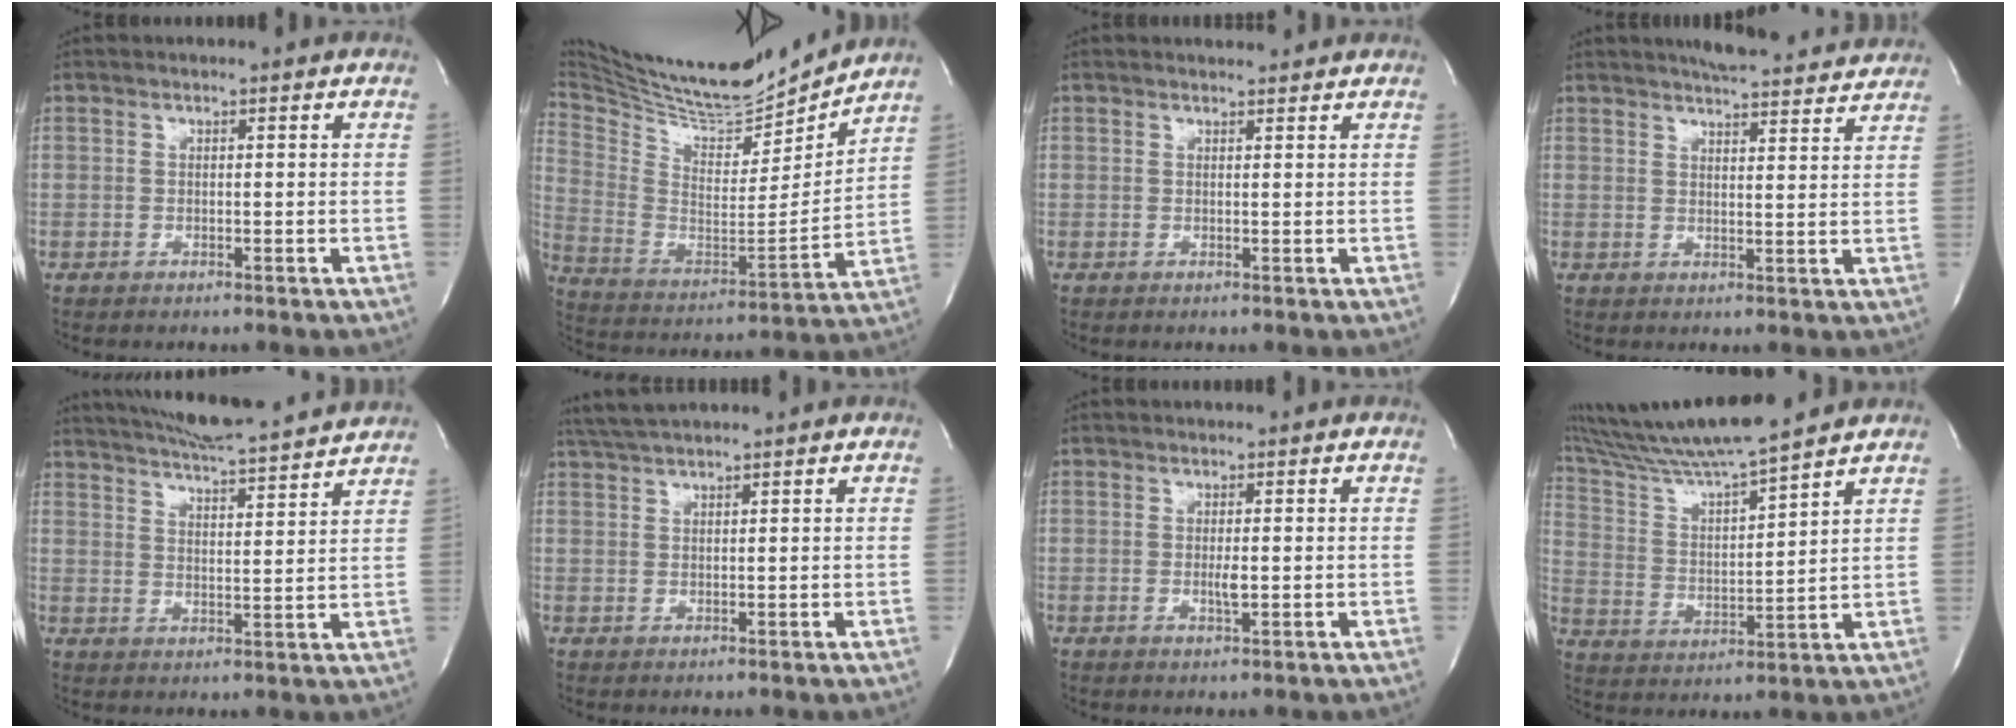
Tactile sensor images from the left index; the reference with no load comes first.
{"total": 22.8, "force": [21.0, 3.3, 8.3], "torque": [-0.159, -0.037, 0.334]}
{"total": 1.5, "force": [1.5, 0.3, 0.1], "torque": [-0.012, 0.002, 0.020]}
{"total": 11.6, "force": [10.8, 1.6, 3.9], "torque": [-0.052, -0.001, 0.128]}
{"total": 15.8, "force": [14.5, 0.9, 6.3], "torque": [-0.110, 0.010, 0.206]}
{"total": 4.3, "force": [3.9, -0.3, 1.8], "torque": [-0.037, 0.024, 0.078]}
{"total": 1.4, "force": [0.1, 0.2, 1.3], "torque": [-0.028, -0.004, 0.003]}
{"total": 15.4, "force": [14.0, -0.8, 6.5], "torque": [-0.133, 0.004, 0.245]}